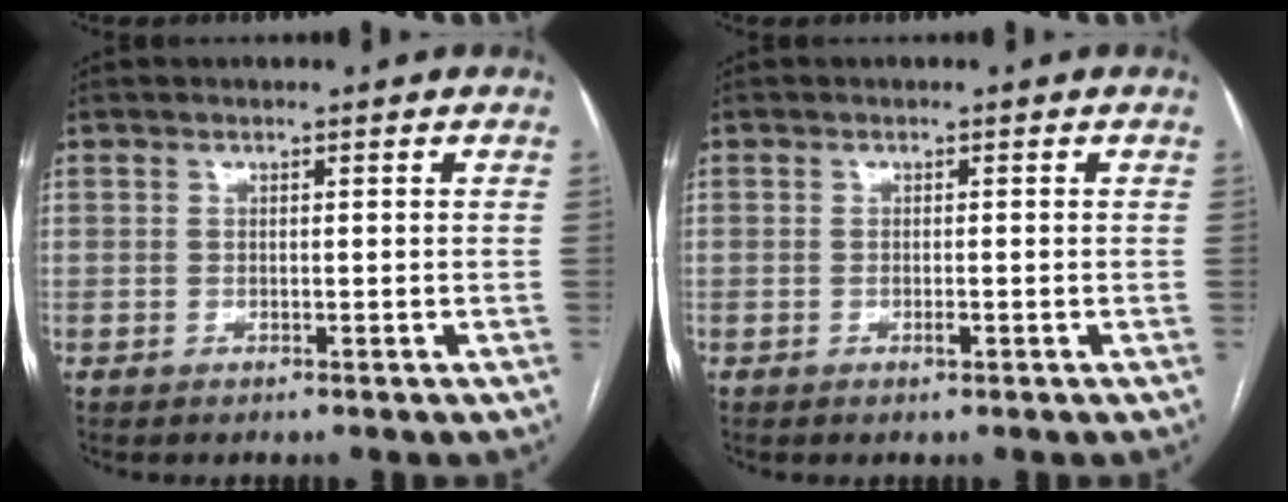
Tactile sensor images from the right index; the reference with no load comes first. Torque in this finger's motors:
{"motor_torque": [0.24, 0.18, 0.18, 0.01]}